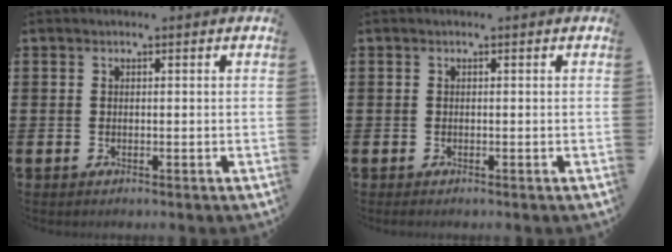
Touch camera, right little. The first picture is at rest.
{"total": 0.0}